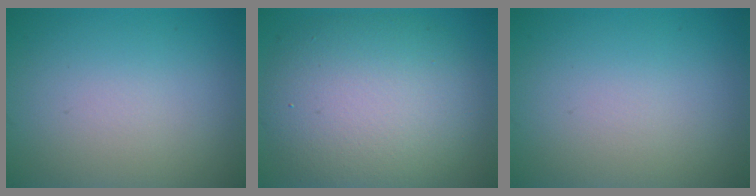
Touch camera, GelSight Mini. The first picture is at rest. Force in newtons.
{"total": 9.4, "press": 9.4, "slide": 0.6}
{"total": 0.0}